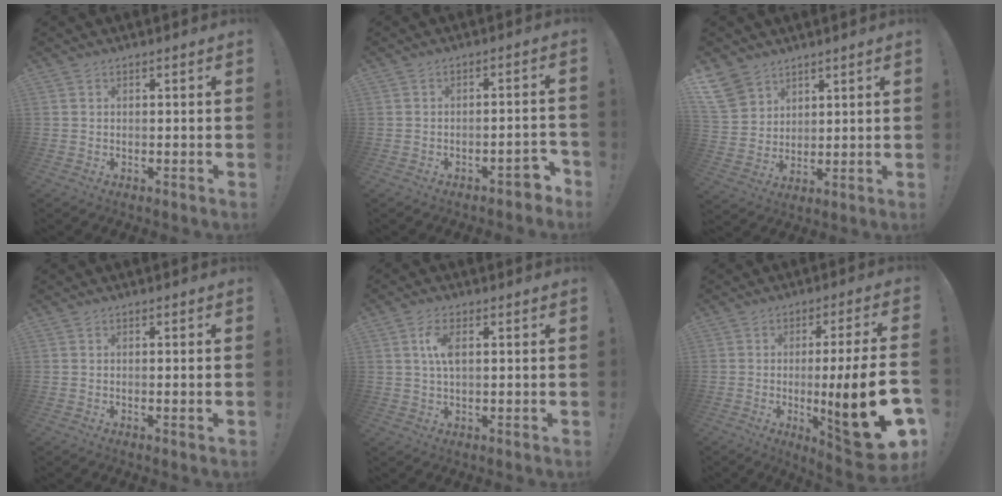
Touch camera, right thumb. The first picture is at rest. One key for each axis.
{"total": 4.9, "fx": -2.9, "fy": 1.9, "fz": 3.4, "tx": -0.038, "ty": 0.012, "tz": -0.048}
{"total": 9.3, "fx": 6.3, "fy": 6.4, "fz": 2.7, "tx": -0.050, "ty": -0.042, "tz": 0.128}
{"total": 1.3, "fx": -0.1, "fy": -0.4, "fz": 1.2, "tx": -0.024, "ty": -0.001, "tz": -0.002}
{"total": 5.8, "fx": 1.3, "fy": 2.5, "fz": 5.1, "tx": -0.092, "ty": -0.001, "tz": 0.018}
{"total": 20.7, "fx": -4.7, "fy": 2.2, "fz": 20.1, "tx": -0.312, "ty": 0.004, "tz": -0.069}